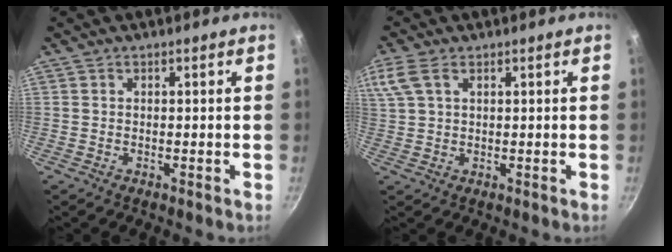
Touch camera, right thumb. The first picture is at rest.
{"total": 6.2, "force": [3.0, 3.4, 4.3], "torque": [-0.102, 0.015, 0.062]}